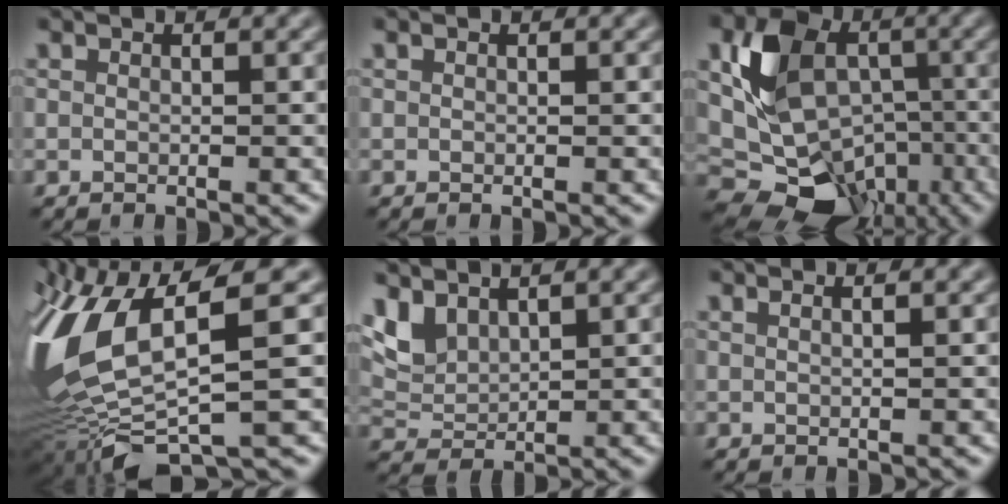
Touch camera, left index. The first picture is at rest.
{"total": 0.0}
{"total": 12.5, "force": [-1.5, 9.5, 7.9], "torque": [-0.135, -0.011, -0.018]}
{"total": 12.8, "force": [0.0, 4.9, 11.8], "torque": [-0.260, -0.013, 0.019]}
{"total": 3.6, "force": [2.7, 1.6, 1.7], "torque": [-0.045, 0.000, 0.058]}
{"total": 1.7, "force": [0.9, 0.8, 1.2], "torque": [-0.001, -0.002, -0.004]}